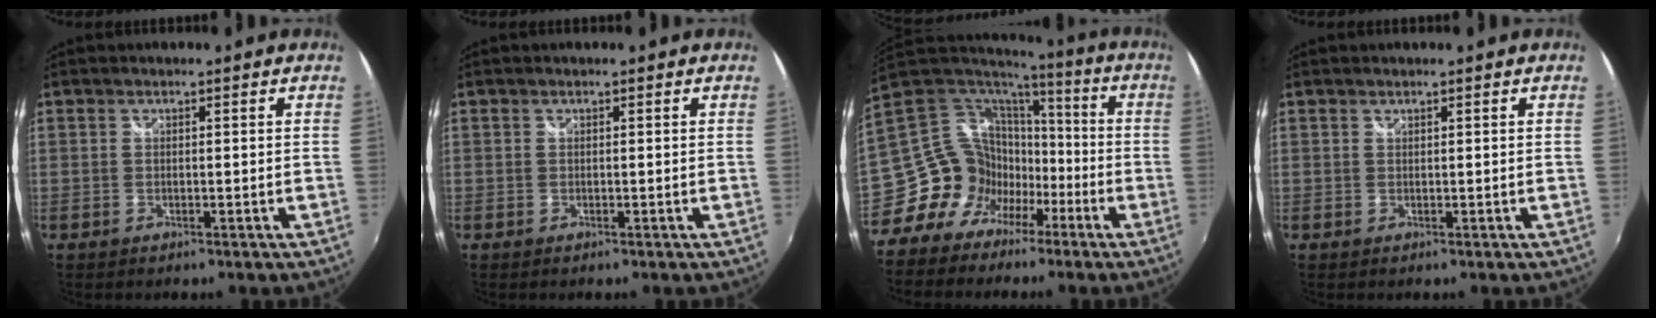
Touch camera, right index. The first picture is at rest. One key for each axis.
{"total": 0.0}
{"total": 15.0, "fx": -7.3, "fy": 12.2, "fz": 4.6, "tx": -0.096, "ty": 0.042, "tz": -0.128}
{"total": 0.0}